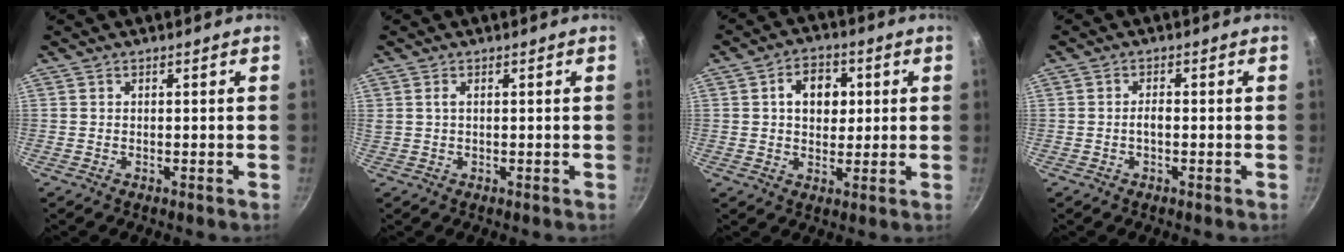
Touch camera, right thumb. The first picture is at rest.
{"total": 1.1, "force": [0.3, 0.6, 0.9], "torque": [-0.017, 0.002, 0.006]}
{"total": 8.0, "force": [1.7, 6.0, 5.1], "torque": [-0.051, 0.003, 0.020]}
{"total": 1.7, "force": [-0.4, 0.8, 1.5], "torque": [-0.023, 0.010, -0.008]}